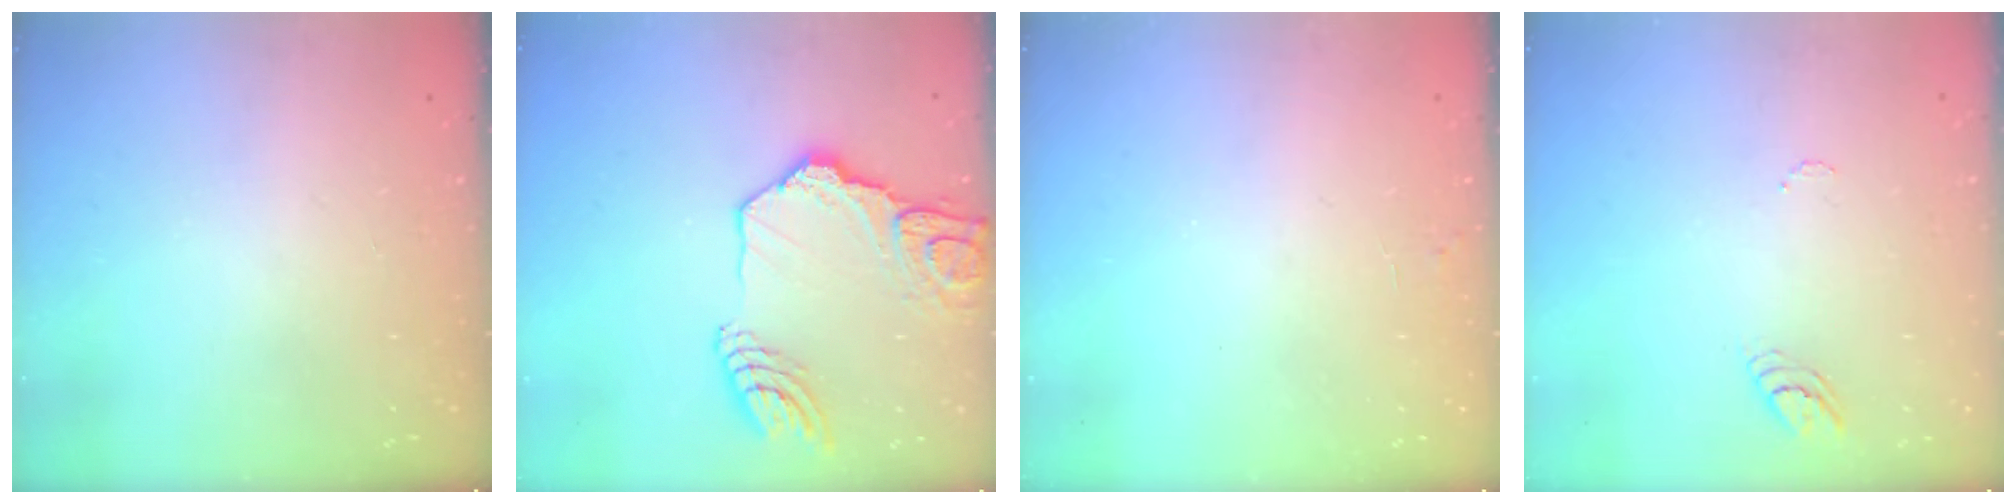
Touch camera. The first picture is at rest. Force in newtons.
{"total": 18.1, "press": 18.0, "slide": 2.0}
{"total": 1.7, "press": 1.7, "slide": 0.1}
{"total": 3.7, "press": 3.6, "slide": 0.3}